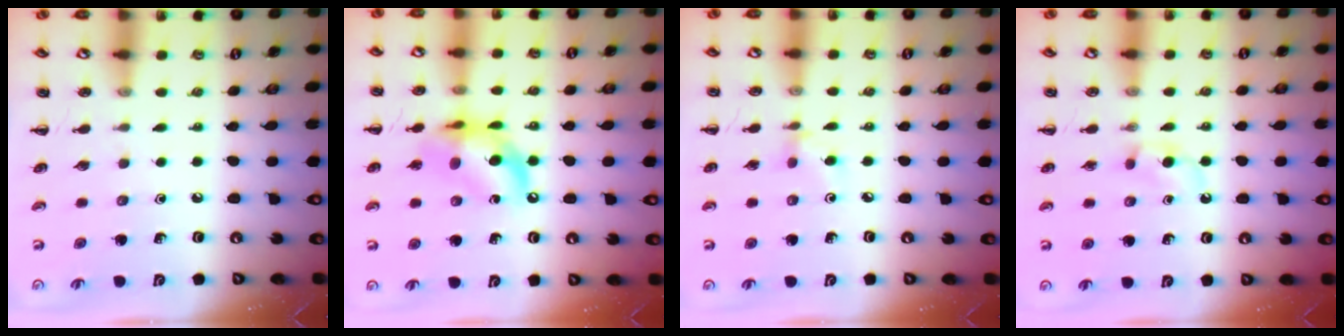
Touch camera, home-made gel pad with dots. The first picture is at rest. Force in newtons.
{"total": 13.3, "press": 12.9, "slide": 3.3}
{"total": 3.7, "press": 3.5, "slide": 1.3}
{"total": 3.2, "press": 2.9, "slide": 1.4}